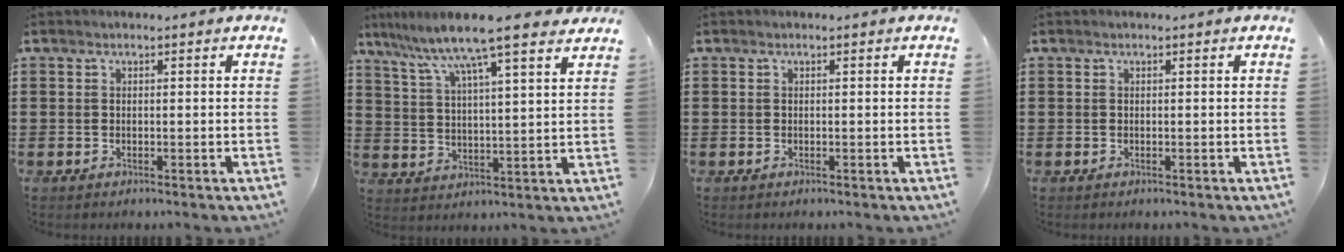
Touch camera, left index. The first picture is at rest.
{"total": 8.7, "force": [7.0, 0.2, 5.1], "torque": [-0.126, -0.034, 0.115]}
{"total": 0.0}
{"total": 0.0}